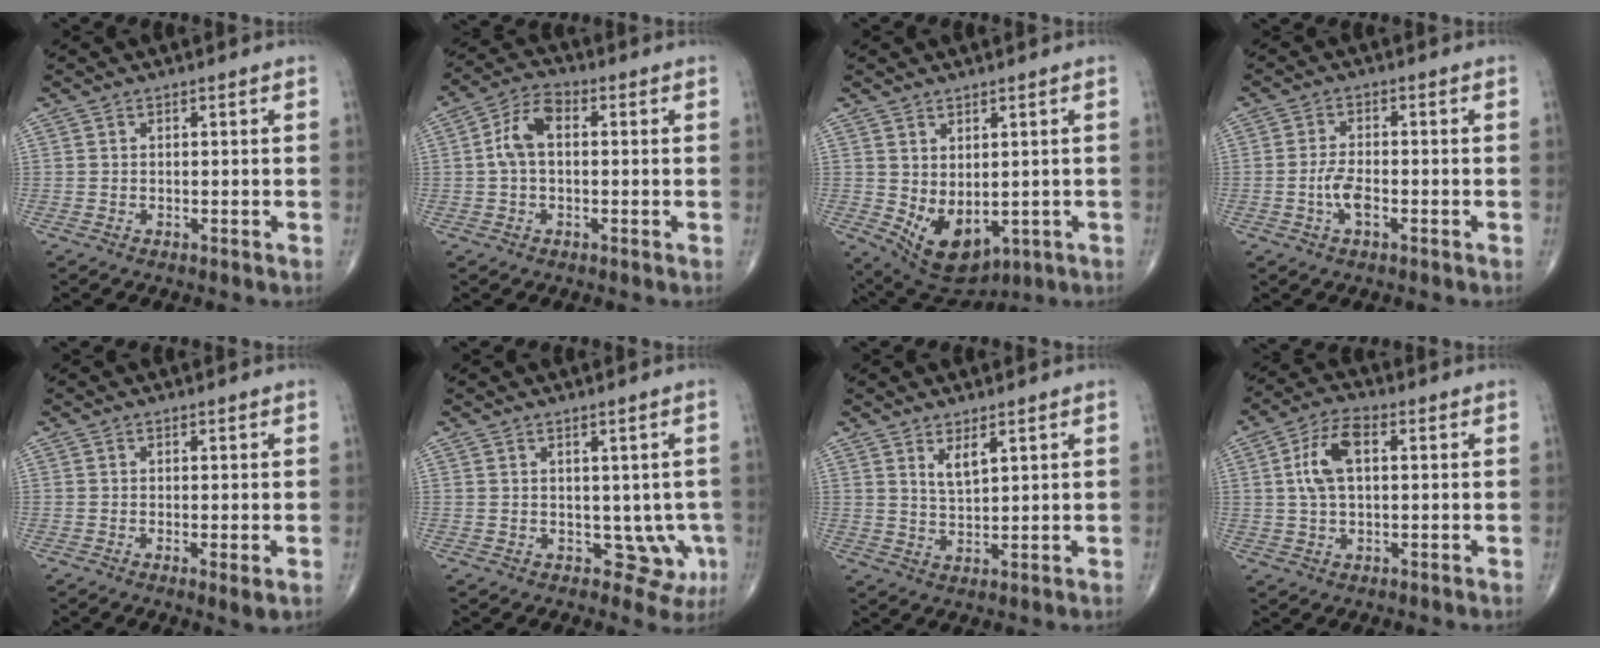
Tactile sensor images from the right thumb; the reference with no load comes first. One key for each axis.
{"total": 6.8, "fx": 0.4, "fy": 4.0, "fz": 5.5, "tx": -0.105, "ty": 0.023, "tz": -0.002}
{"total": 9.7, "fx": -1.2, "fy": 5.8, "fz": 7.6, "tx": -0.108, "ty": -0.008, "tz": 0.010}
{"total": 4.4, "fx": -1.5, "fy": 1.9, "fz": 3.7, "tx": -0.072, "ty": 0.011, "tz": -0.030}
{"total": 2.2, "fx": -0.5, "fy": 0.3, "fz": 2.1, "tx": -0.041, "ty": -0.010, "tz": -0.010}
{"total": 5.0, "fx": -0.3, "fy": 3.8, "fz": 3.2, "tx": 0.002, "ty": -0.003, "tz": 0.007}
{"total": 3.9, "fx": 2.1, "fy": 1.3, "fz": 2.9, "tx": -0.046, "ty": -0.021, "tz": 0.043}
{"total": 8.4, "fx": 1.5, "fy": 4.3, "fz": 7.0, "tx": -0.139, "ty": 0.015, "tz": 0.025}